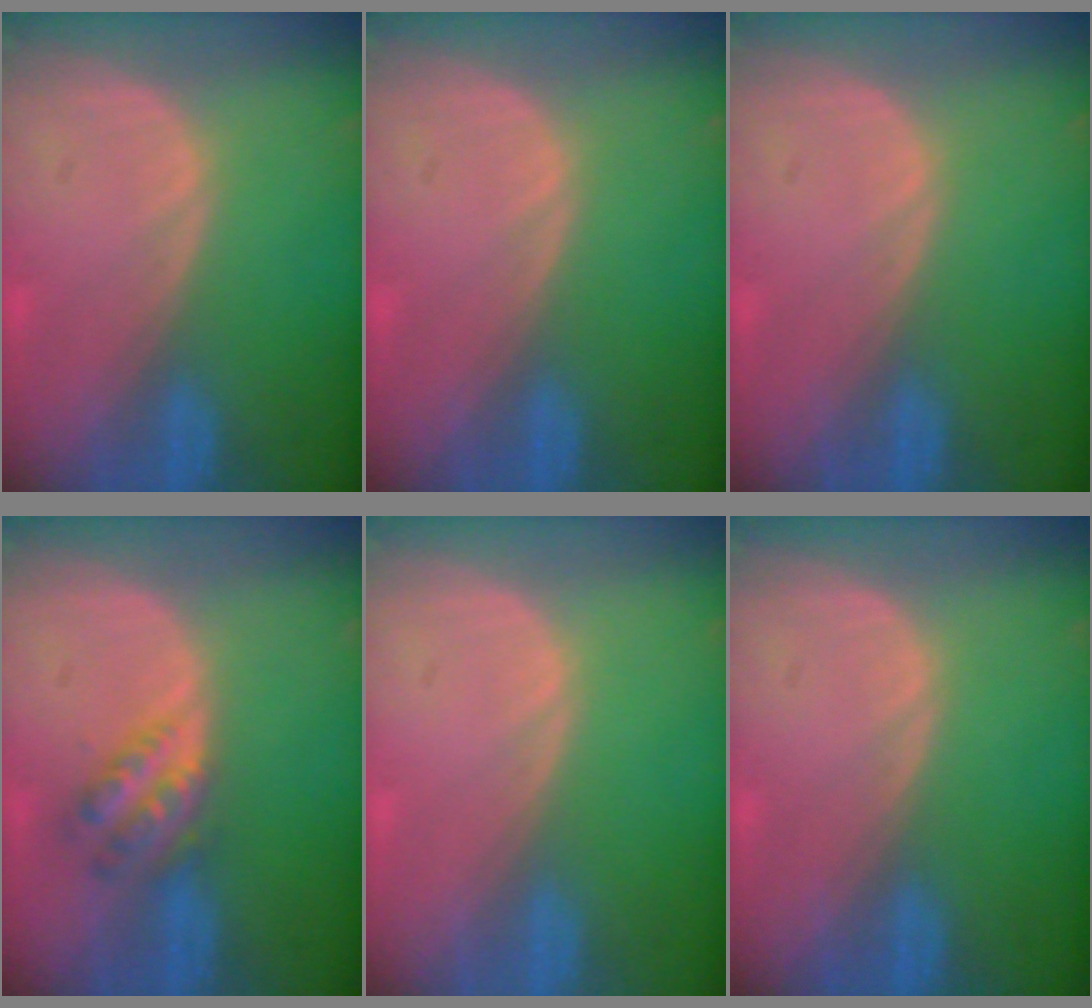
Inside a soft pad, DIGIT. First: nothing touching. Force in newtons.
{"total": 0.0}
{"total": 0.0}
{"total": 4.8, "press": 4.3, "slide": 2.0}
{"total": 0.0}
{"total": 0.0}